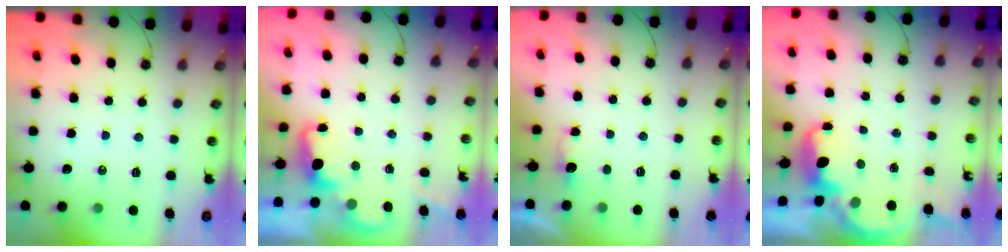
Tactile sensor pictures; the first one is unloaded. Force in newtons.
{"total": 2.4, "press": 2.3, "slide": 0.5}
{"total": 1.5, "press": 1.2, "slide": 0.8}
{"total": 3.8, "press": 3.8, "slide": 0.4}